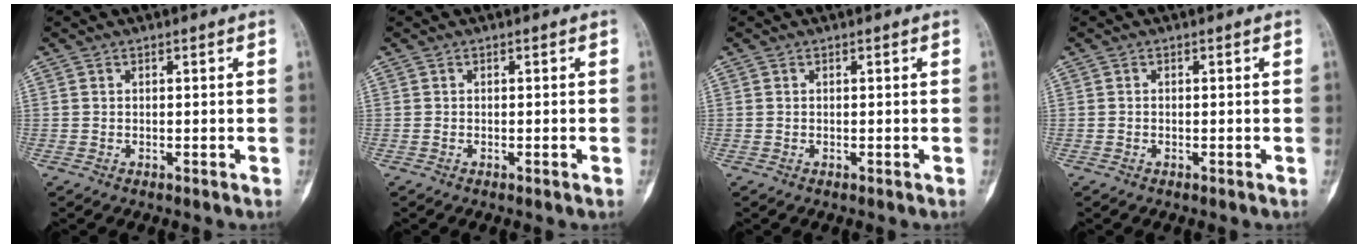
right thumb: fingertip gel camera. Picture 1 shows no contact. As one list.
[{"total": 0.6, "force": [-0.2, 0.0, 0.5], "torque": [-0.009, 0.001, -0.001]}, {"total": 0.0}, {"total": 0.0}]